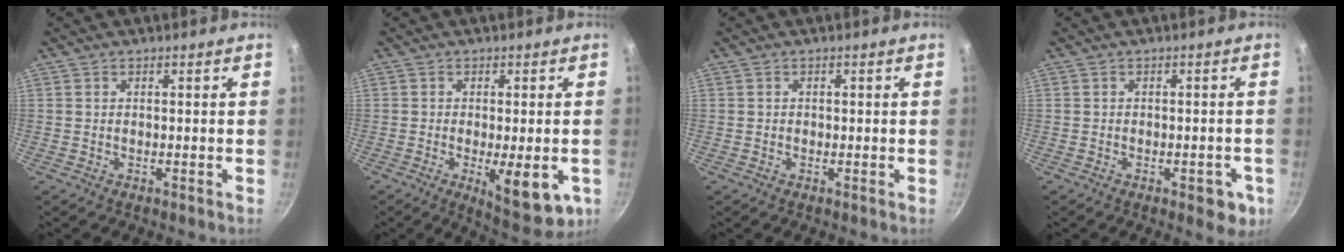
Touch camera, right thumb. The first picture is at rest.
{"total": 10.1, "force": [-3.1, 3.6, 8.9], "torque": [-0.115, -0.013, -0.037]}
{"total": 0.0}
{"total": 4.3, "force": [-2.0, 2.0, 3.2], "torque": [-0.020, 0.010, -0.022]}